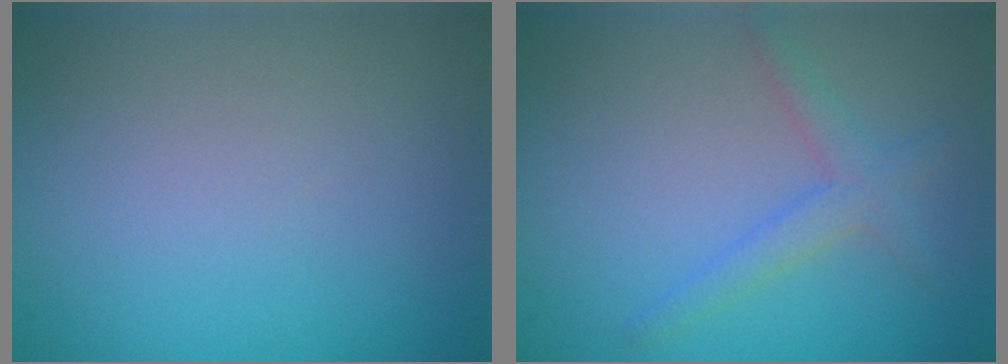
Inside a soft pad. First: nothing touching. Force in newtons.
{"total": 2.2, "press": 2.2, "slide": 0.1}